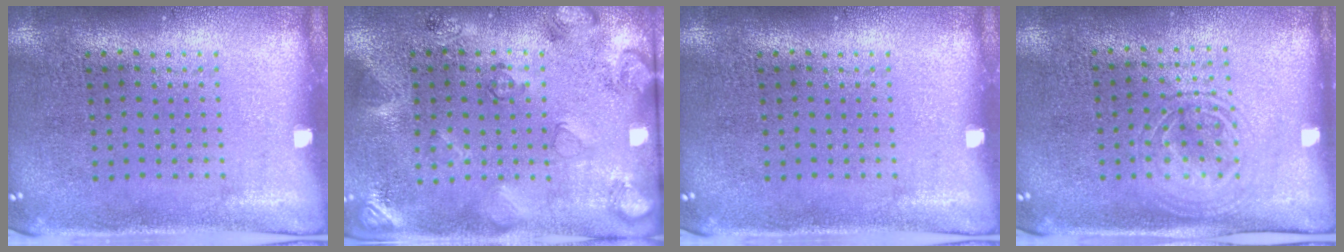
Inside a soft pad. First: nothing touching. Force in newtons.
{"total": 2.5, "press": 2.0, "slide": 1.5}
{"total": 0.0}
{"total": 1.5, "press": 1.3, "slide": 0.6}